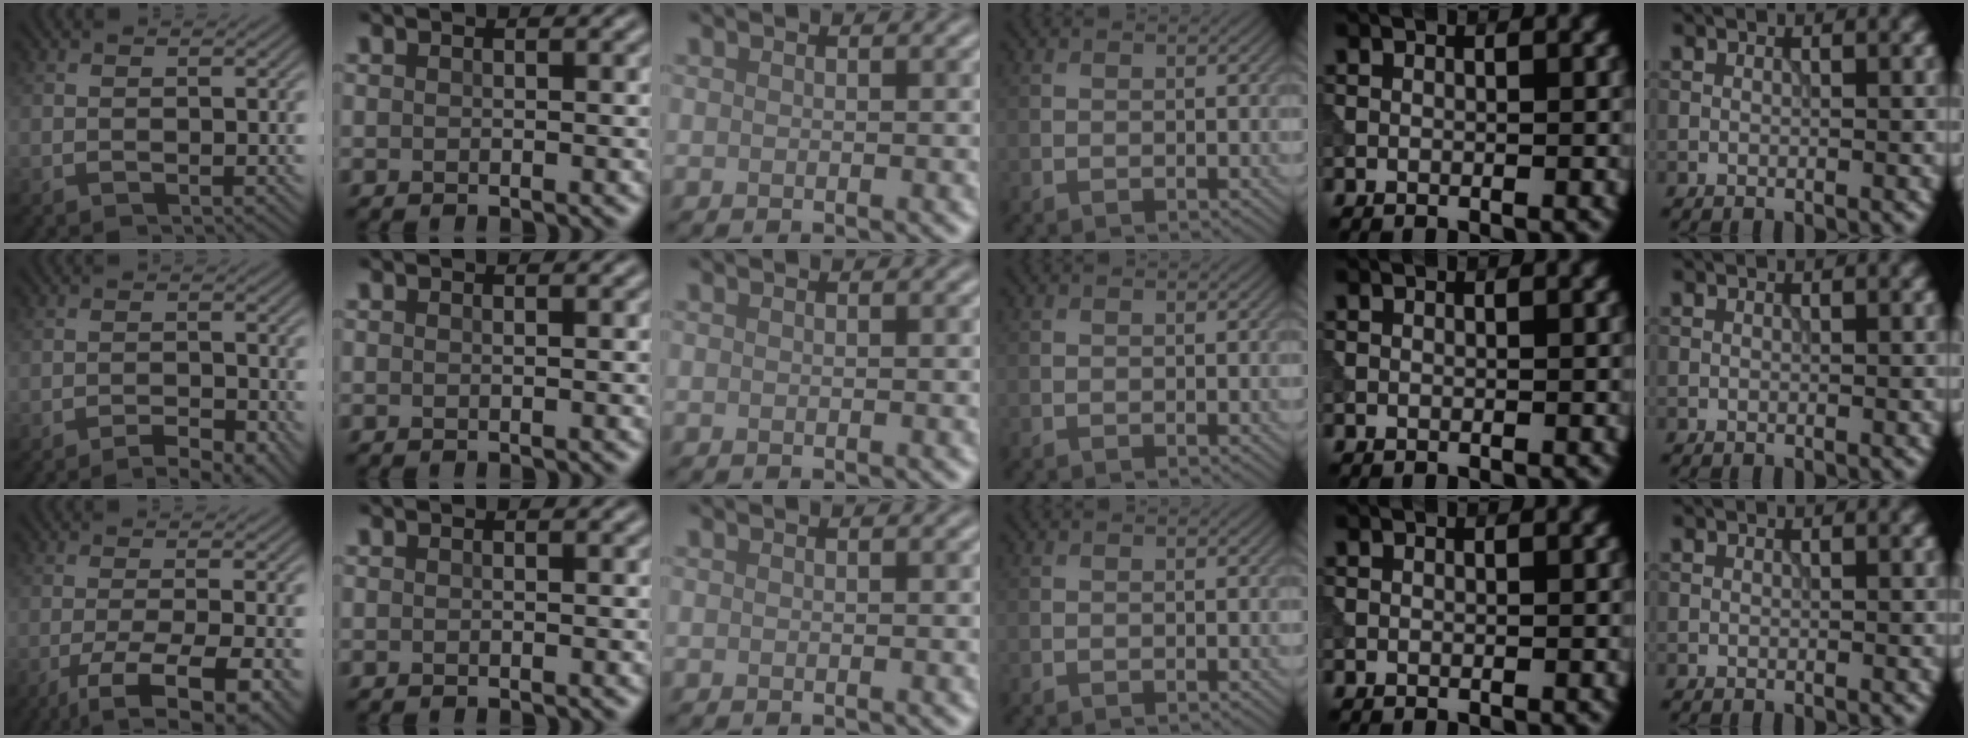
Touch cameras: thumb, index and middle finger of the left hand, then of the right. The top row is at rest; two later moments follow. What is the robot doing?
{"motion": "extract", "object": "tissue"}